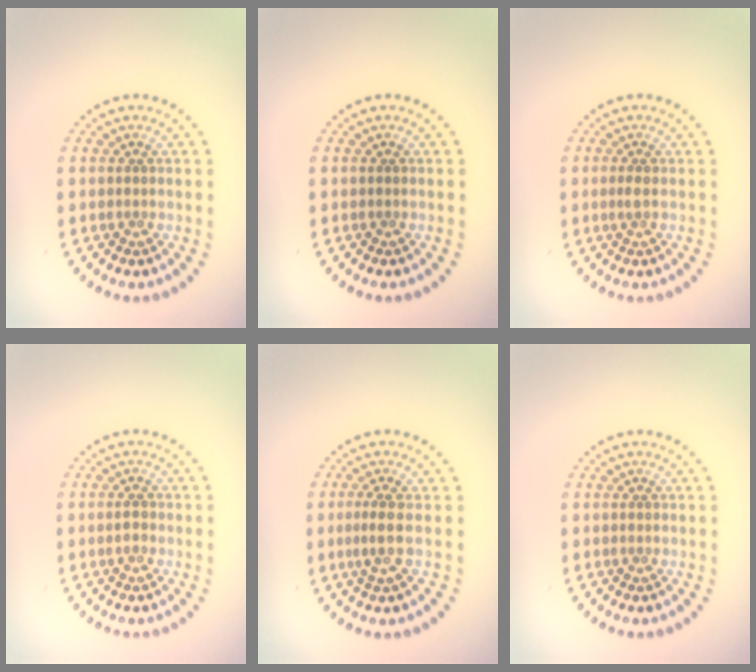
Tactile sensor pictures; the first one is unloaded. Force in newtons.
{"total": 0.0}
{"total": 0.7, "press": 0.6, "slide": 0.3}
{"total": 0.9, "press": 0.9, "slide": 0.0}
{"total": 2.1, "press": 1.6, "slide": 1.4}
{"total": 0.0}